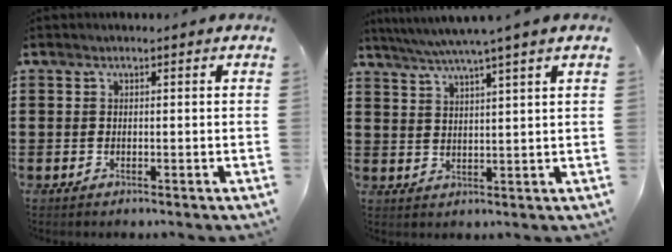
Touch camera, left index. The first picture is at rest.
{"total": 4.8, "force": [3.8, -0.9, 2.8], "torque": [-0.064, -0.017, 0.064]}